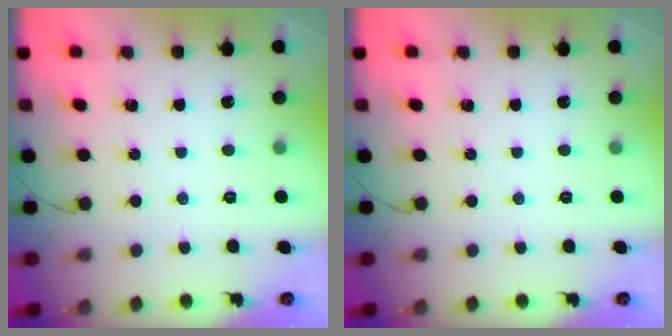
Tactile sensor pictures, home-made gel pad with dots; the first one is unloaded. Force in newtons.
{"total": 0.0}